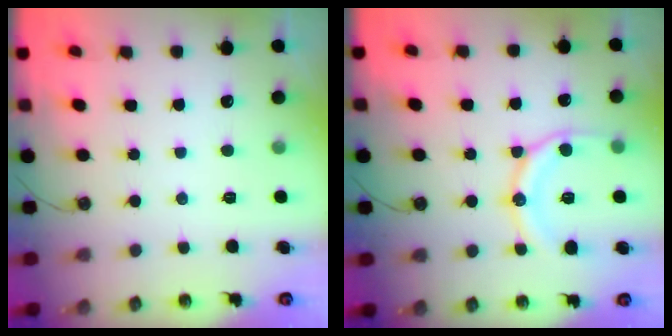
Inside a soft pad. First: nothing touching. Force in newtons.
{"total": 13.5, "press": 13.4, "slide": 1.5}